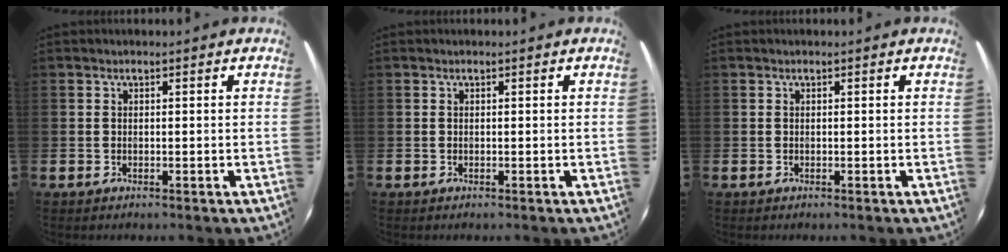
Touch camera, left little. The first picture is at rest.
{"total": 0.0}
{"total": 0.0}